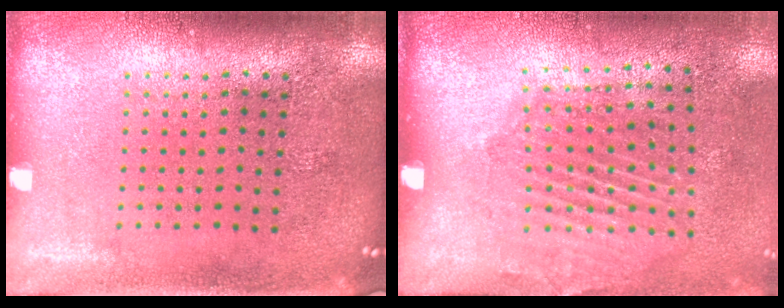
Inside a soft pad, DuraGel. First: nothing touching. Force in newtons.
{"total": 1.9, "press": 1.2, "slide": 1.5}